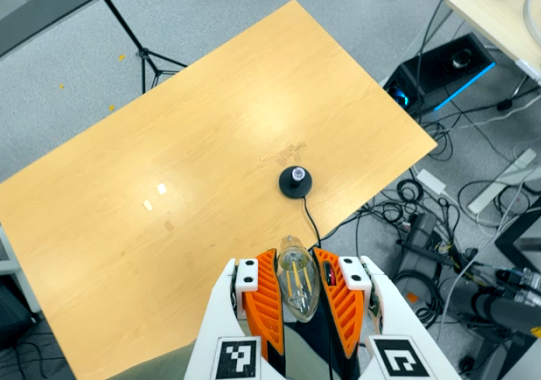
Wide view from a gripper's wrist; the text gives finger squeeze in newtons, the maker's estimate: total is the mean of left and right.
{"total": 21.9, "left": 24.4, "right": 19.5}